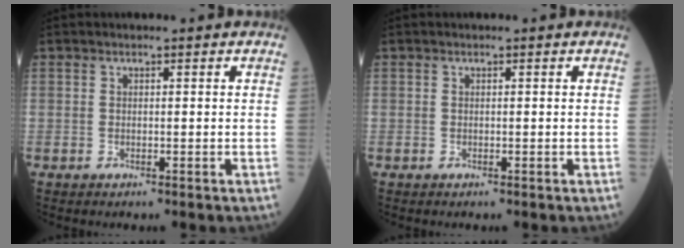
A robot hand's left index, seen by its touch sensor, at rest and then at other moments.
{"total": 0.0}